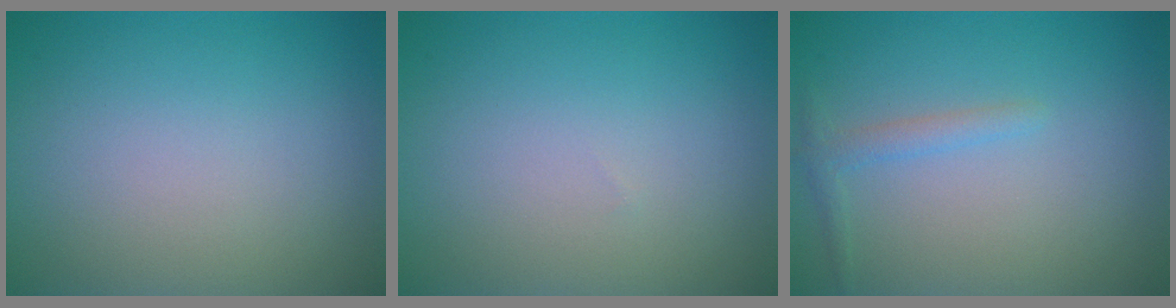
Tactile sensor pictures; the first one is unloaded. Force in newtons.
{"total": 0.0}
{"total": 1.3, "press": 1.3, "slide": 0.1}